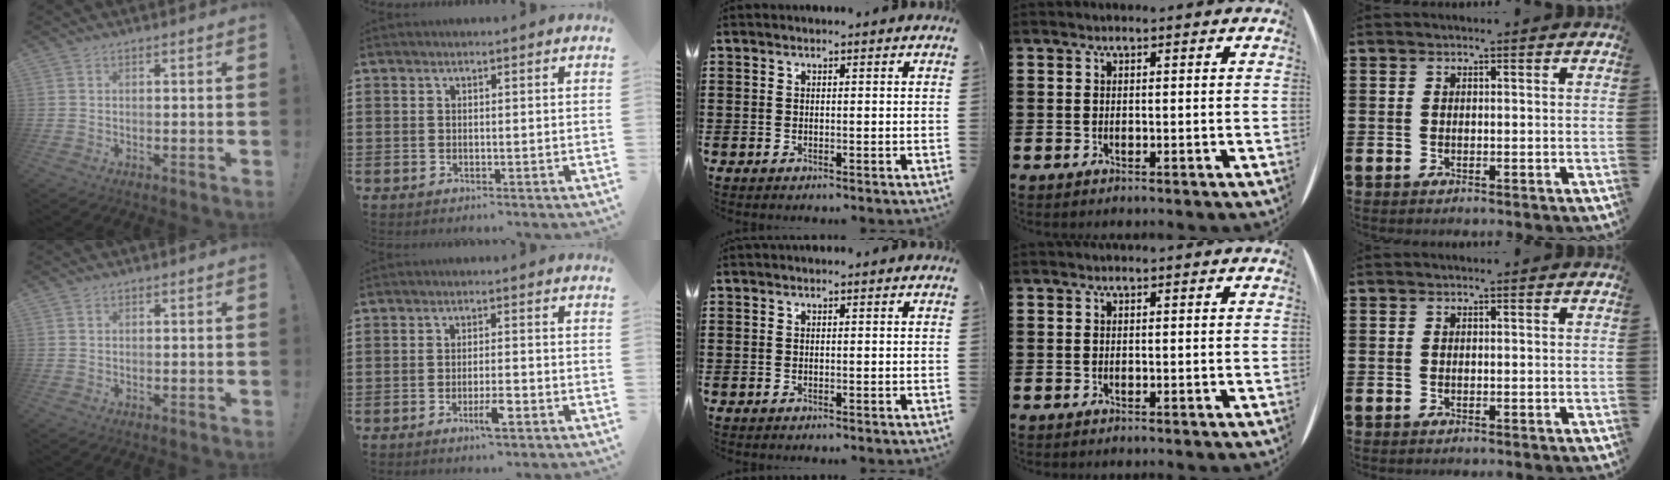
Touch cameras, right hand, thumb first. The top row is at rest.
{"thumb": {"total": 0.6, "force": [0.4, 0.4, 0.2], "torque": [-0.004, 0.001, 0.008]}, "index": {"total": 3.7, "force": [-1.8, 0.6, 3.2], "torque": [-0.058, -0.004, -0.033]}}